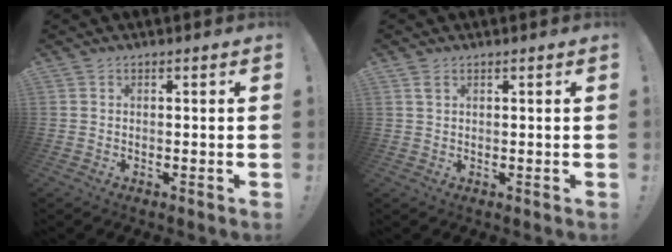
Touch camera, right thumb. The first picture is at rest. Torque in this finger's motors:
{"motor_torque": [-0.20, 0.09, 0.11, 0.31, 0.00]}